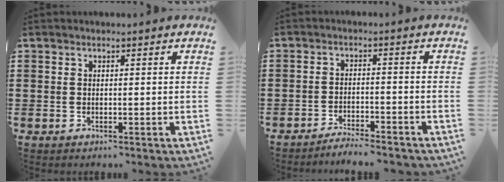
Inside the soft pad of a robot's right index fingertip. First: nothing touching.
{"total": 3.0, "force": [-3.0, 0.0, 0.4], "torque": [-0.011, 0.002, -0.063]}